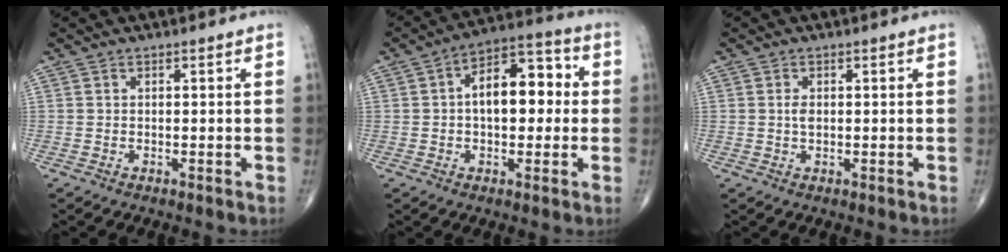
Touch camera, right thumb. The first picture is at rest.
{"total": 12.3, "force": [0.8, 7.0, 10.1], "torque": [-0.126, 0.032, 0.002]}
{"total": 1.5, "force": [0.1, 0.8, 1.2], "torque": [-0.023, -0.002, 0.002]}